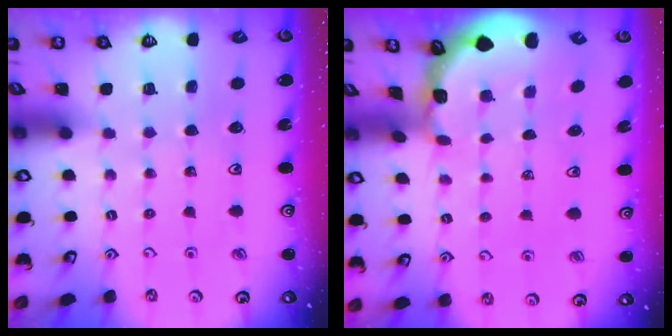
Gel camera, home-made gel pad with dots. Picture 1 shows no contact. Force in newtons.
{"total": 1.5, "press": 1.5, "slide": 0.1}